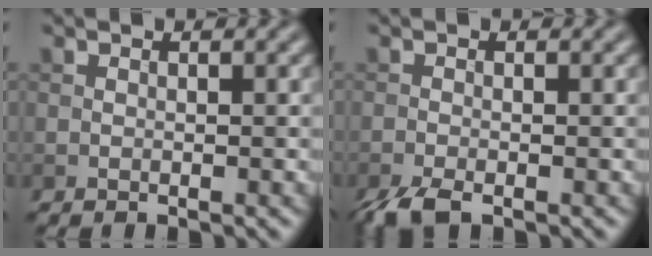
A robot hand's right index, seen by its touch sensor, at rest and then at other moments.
{"total": 2.7, "force": [-2.1, 0.6, 1.6], "torque": [-0.038, -0.009, -0.045]}